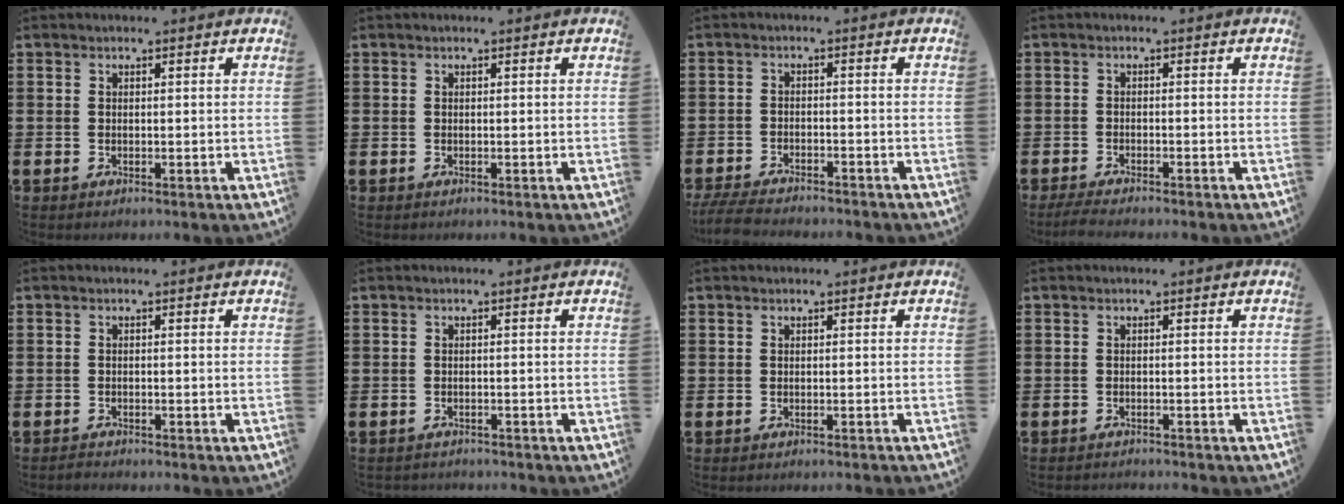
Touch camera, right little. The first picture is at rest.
{"total": 0.0}
{"total": 3.3, "force": [-3.2, 0.3, 0.8], "torque": [-0.019, 0.001, -0.067]}
{"total": 1.6, "force": [-1.4, 0.0, 0.8], "torque": [-0.014, 0.003, -0.027]}
{"total": 0.6, "force": [-0.6, 0.1, 0.0], "torque": [-0.002, -0.002, -0.013]}
{"total": 0.8, "force": [-0.7, 0.1, -0.1], "torque": [0.000, 0.000, -0.016]}
{"total": 0.0}
{"total": 0.7, "force": [-0.7, 0.0, 0.0], "torque": [-0.001, -0.001, -0.014]}